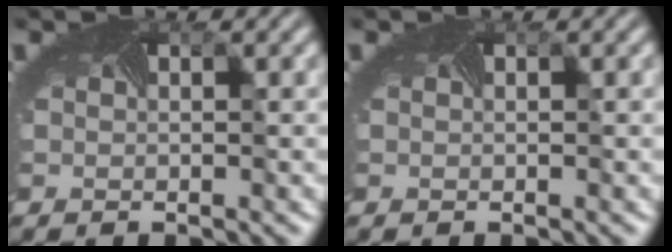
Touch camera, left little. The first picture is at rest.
{"total": 0.0}